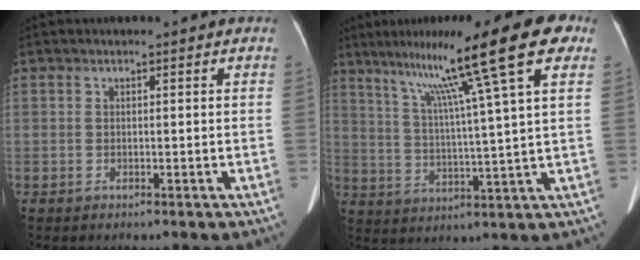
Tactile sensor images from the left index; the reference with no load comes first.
{"total": 16.1, "force": [8.8, -1.0, 13.4], "torque": [-0.204, 0.013, 0.126]}